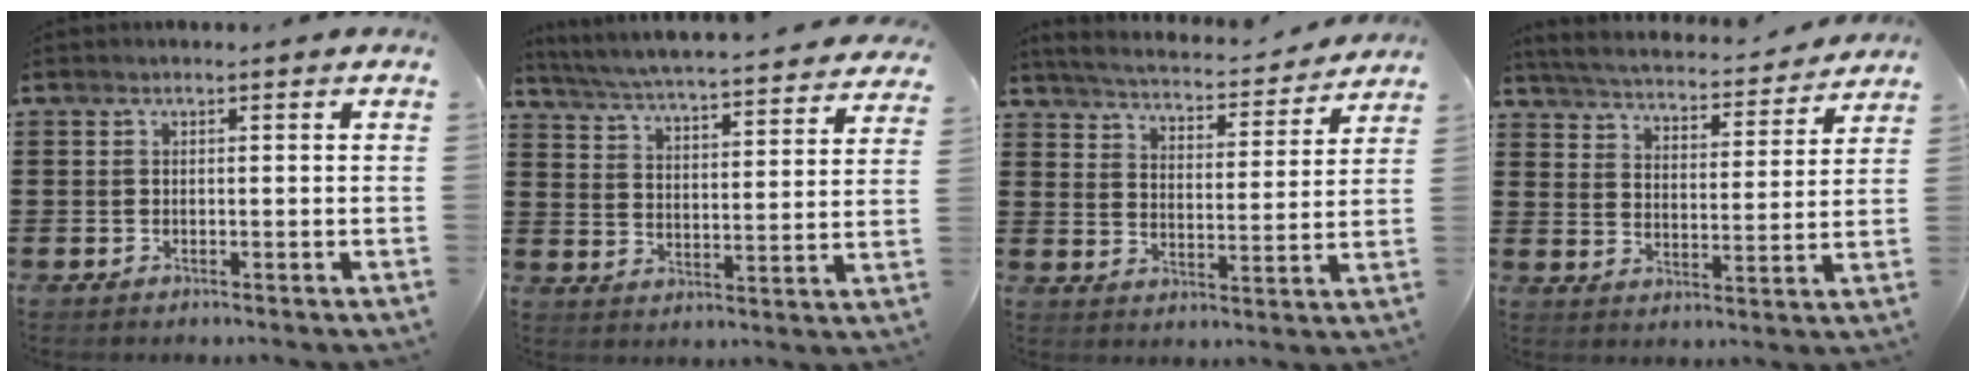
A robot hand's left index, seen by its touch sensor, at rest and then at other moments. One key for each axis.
{"total": 4.7, "fx": 4.5, "fy": -0.5, "fz": 1.4, "tx": -0.051, "ty": -0.039, "tz": 0.069}
{"total": 4.0, "fx": 3.9, "fy": -0.2, "fz": 0.6, "tx": -0.036, "ty": -0.034, "tz": 0.061}
{"total": 4.0, "fx": 3.9, "fy": -0.1, "fz": 0.5, "tx": -0.034, "ty": -0.034, "tz": 0.061}